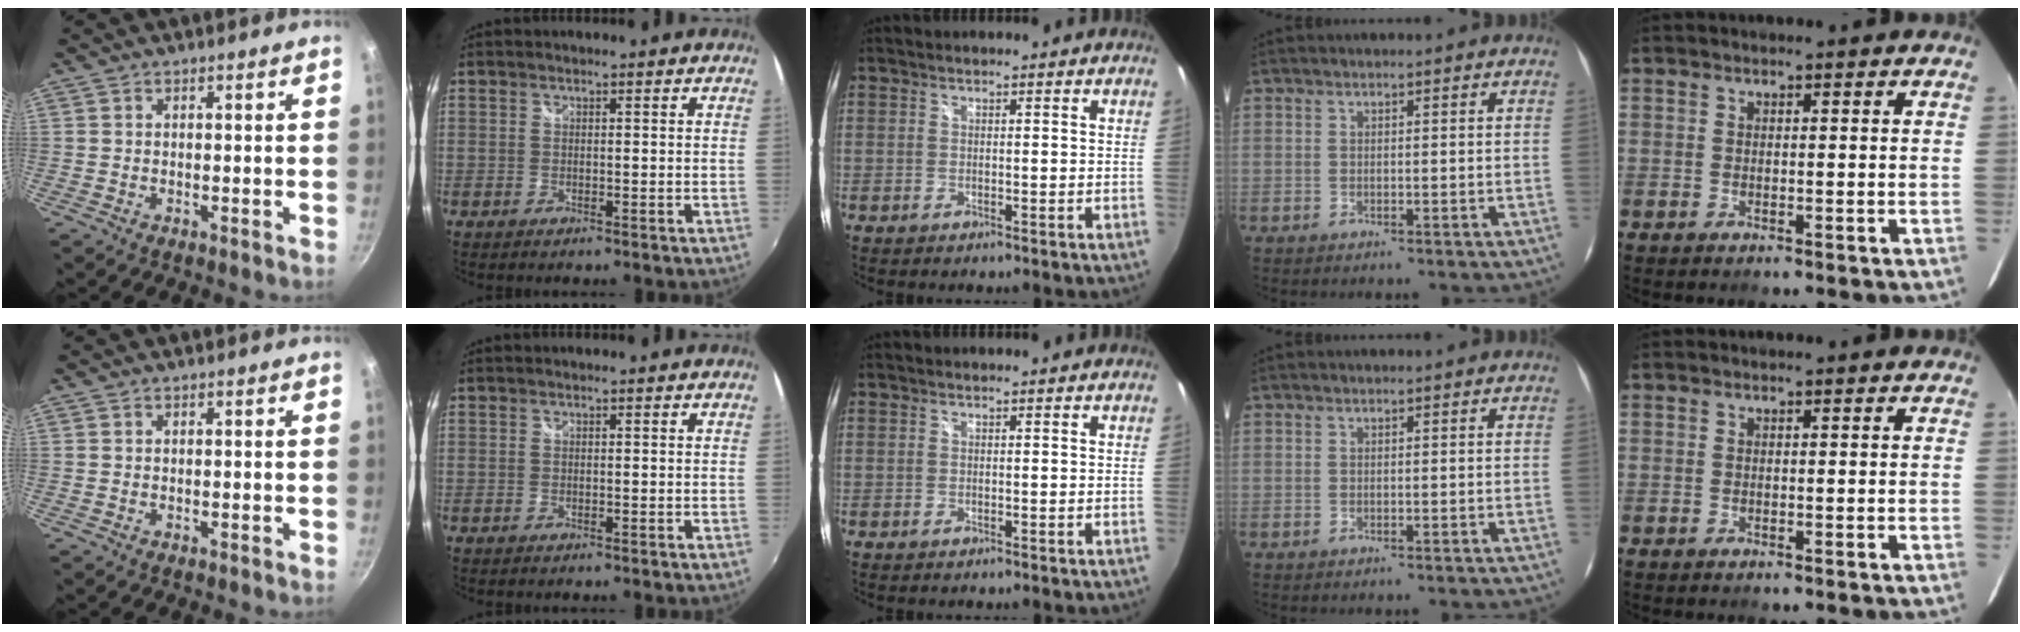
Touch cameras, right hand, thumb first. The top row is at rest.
{}